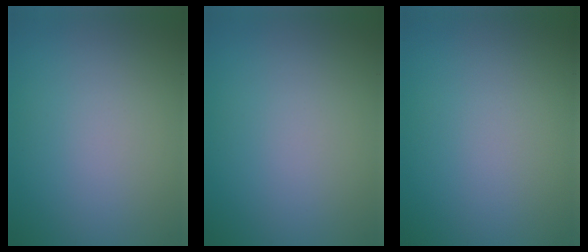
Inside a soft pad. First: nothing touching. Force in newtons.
{"total": 0.0}
{"total": 0.0}